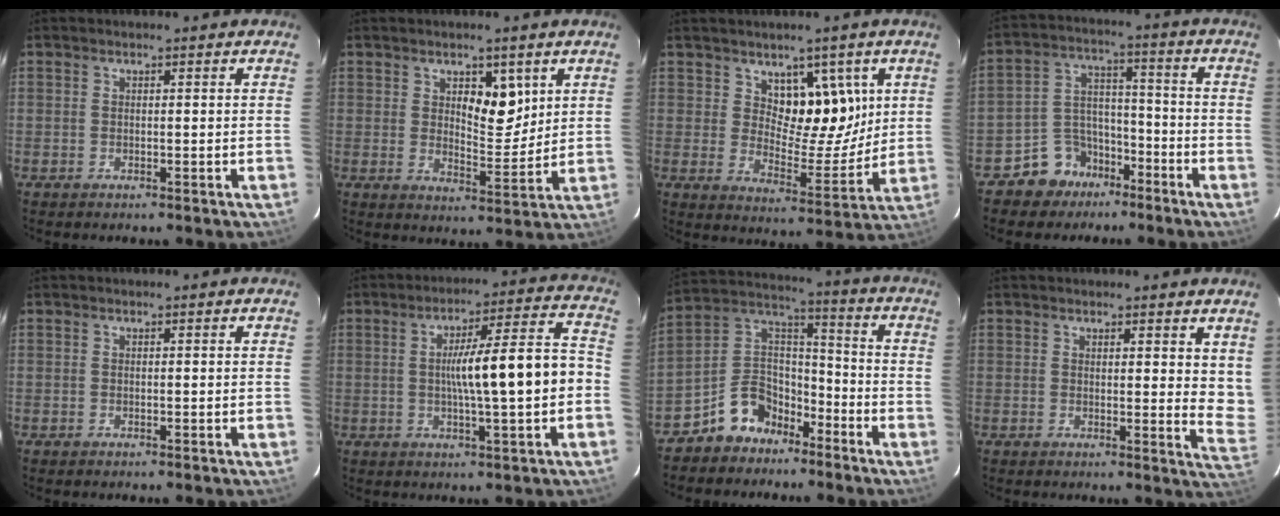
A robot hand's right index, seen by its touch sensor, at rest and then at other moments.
{"total": 6.4, "force": [2.8, 2.8, 5.0], "torque": [-0.076, -0.005, 0.049]}
{"total": 9.0, "force": [3.9, 5.0, 6.4], "torque": [-0.080, 0.002, 0.072]}
{"total": 8.4, "force": [-5.6, 6.1, 1.6], "torque": [-0.031, 0.026, -0.092]}
{"total": 0.0}
{"total": 12.6, "force": [-1.2, 0.5, 12.5], "torque": [-0.190, 0.022, -0.019]}
{"total": 9.6, "force": [-6.7, 6.3, 2.9], "torque": [-0.066, 0.043, -0.126]}
{"total": 7.2, "force": [5.7, 2.1, 3.8], "torque": [-0.041, -0.032, 0.055]}